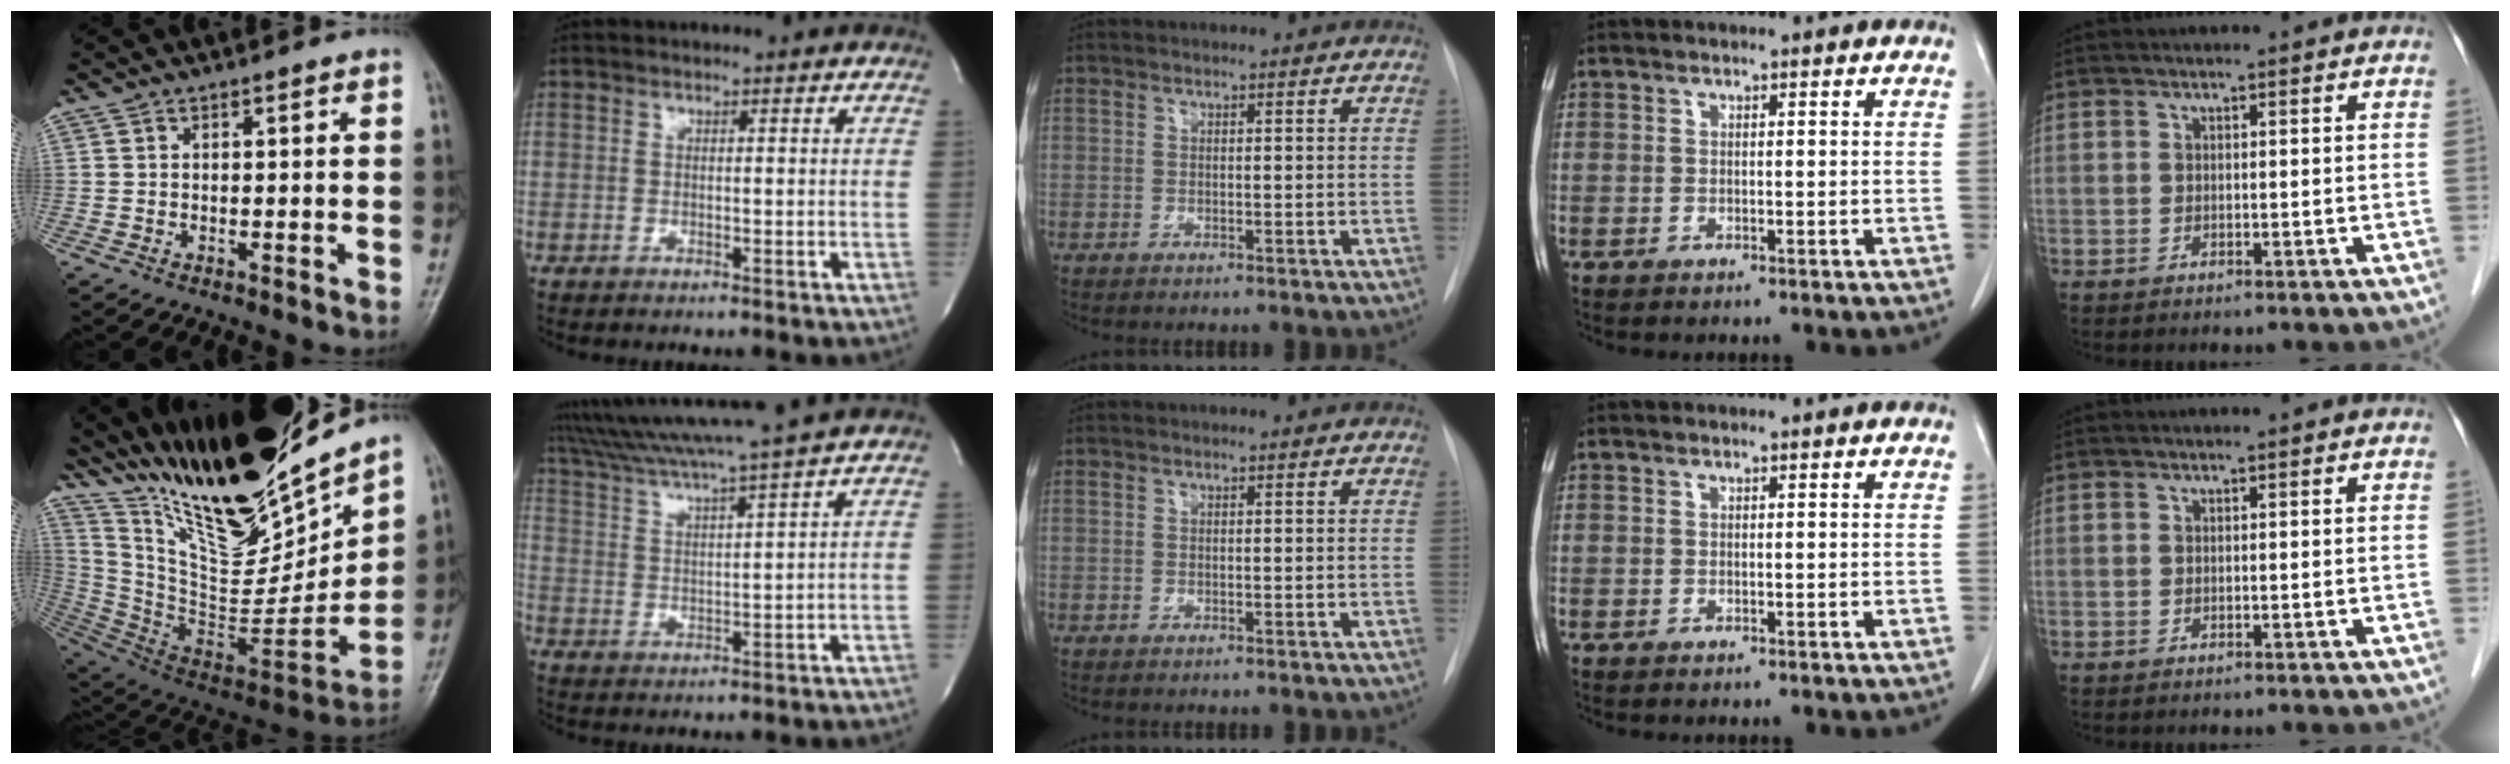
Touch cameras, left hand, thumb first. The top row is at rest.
{"thumb": {"total": 28.5, "force": [23.5, 6.9, 14.5], "torque": [-0.208, -0.119, 0.406]}, "index": {"total": 12.9, "force": [10.9, -2.4, 6.6], "torque": [-0.121, 0.001, 0.177]}}